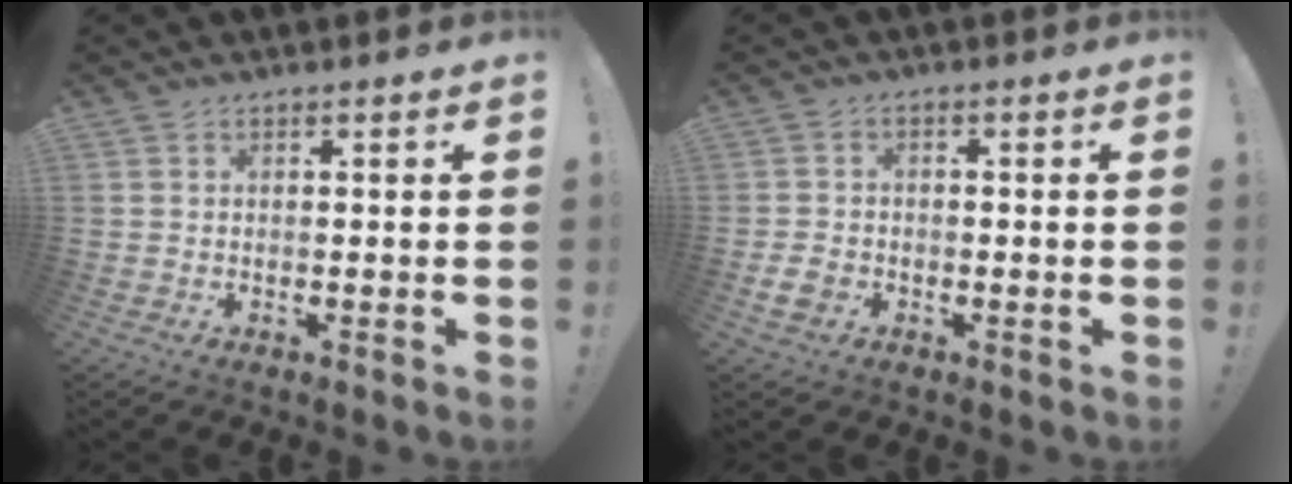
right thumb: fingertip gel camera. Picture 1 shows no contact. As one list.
[{"total": 4.8, "force": [-2.0, 3.2, 3.0], "torque": [-0.064, 0.007, -0.036]}]